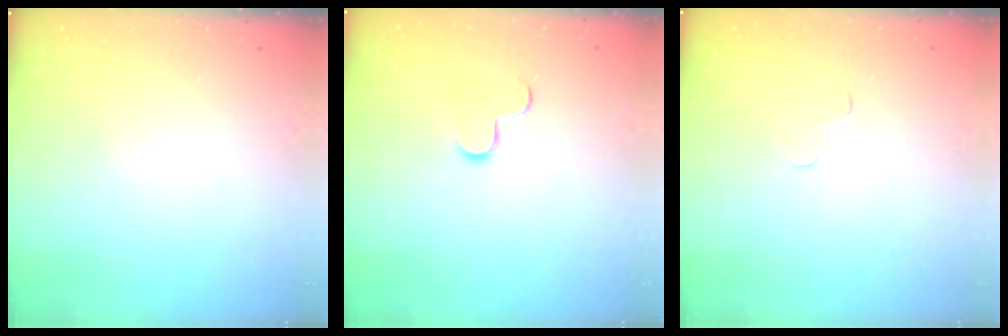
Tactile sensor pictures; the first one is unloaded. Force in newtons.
{"total": 5.3, "press": 5.3, "slide": 0.3}
{"total": 3.6, "press": 3.6, "slide": 0.4}